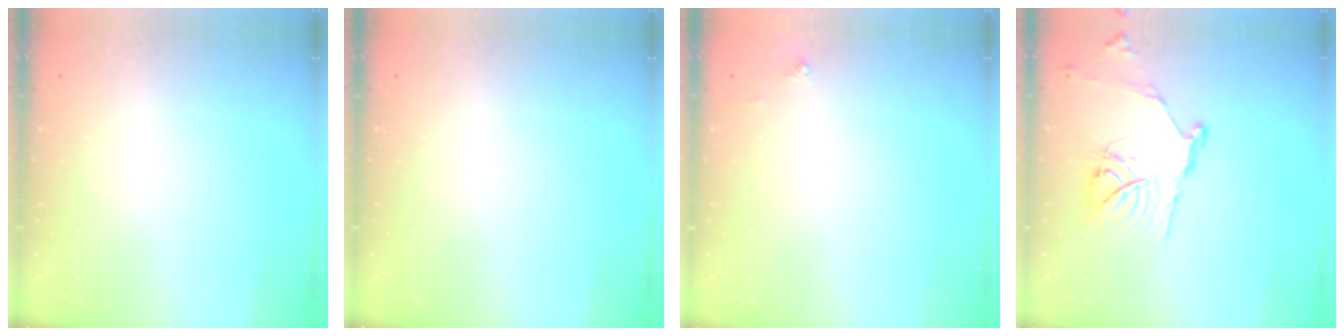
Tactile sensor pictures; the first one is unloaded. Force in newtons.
{"total": 0.0}
{"total": 2.5, "press": 2.5, "slide": 0.4}
{"total": 15.6, "press": 15.5, "slide": 1.4}